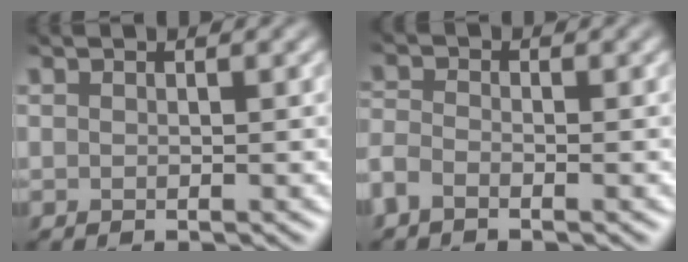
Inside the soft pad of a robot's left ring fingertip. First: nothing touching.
{"total": 2.3, "force": [-2.3, 0.0, 0.1], "torque": [-0.019, -0.007, -0.038]}